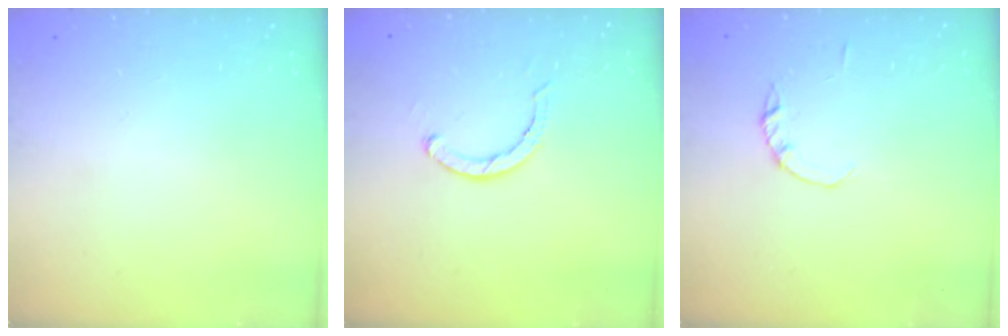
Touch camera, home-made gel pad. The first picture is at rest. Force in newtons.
{"total": 2.8, "press": 2.8, "slide": 0.2}
{"total": 1.4, "press": 1.3, "slide": 0.3}